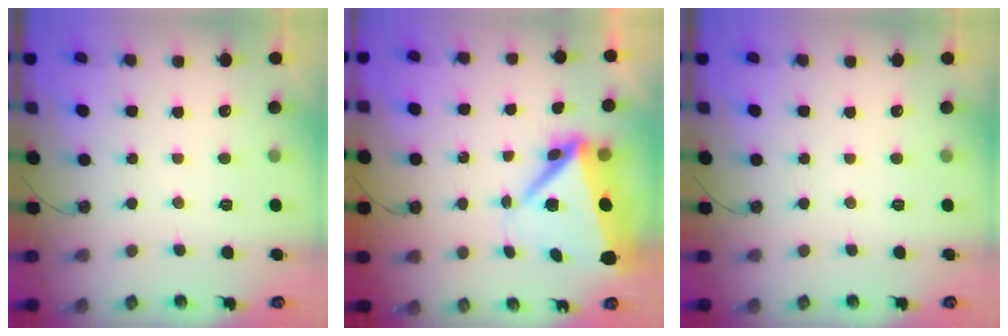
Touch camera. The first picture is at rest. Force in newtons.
{"total": 9.0, "press": 8.7, "slide": 2.2}
{"total": 0.0}